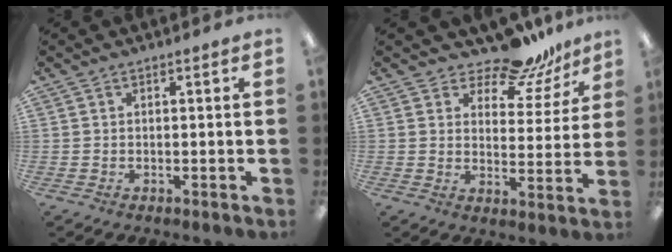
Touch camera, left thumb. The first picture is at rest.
{"total": 11.8, "force": [10.2, 4.3, 4.1], "torque": [-0.063, -0.076, 0.188]}